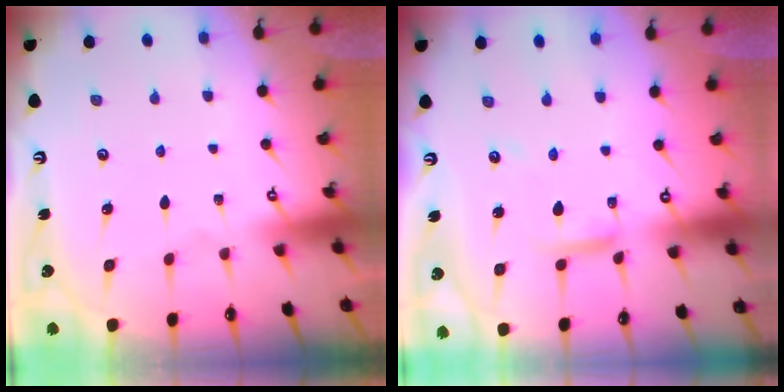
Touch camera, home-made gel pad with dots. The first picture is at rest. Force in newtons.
{"total": 4.4, "press": 4.4, "slide": 0.4}